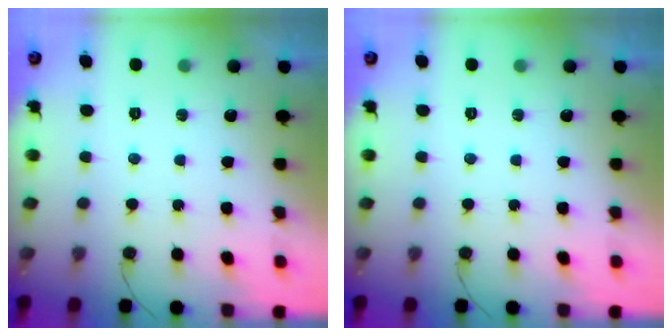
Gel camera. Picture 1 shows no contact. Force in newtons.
{"total": 0.0}